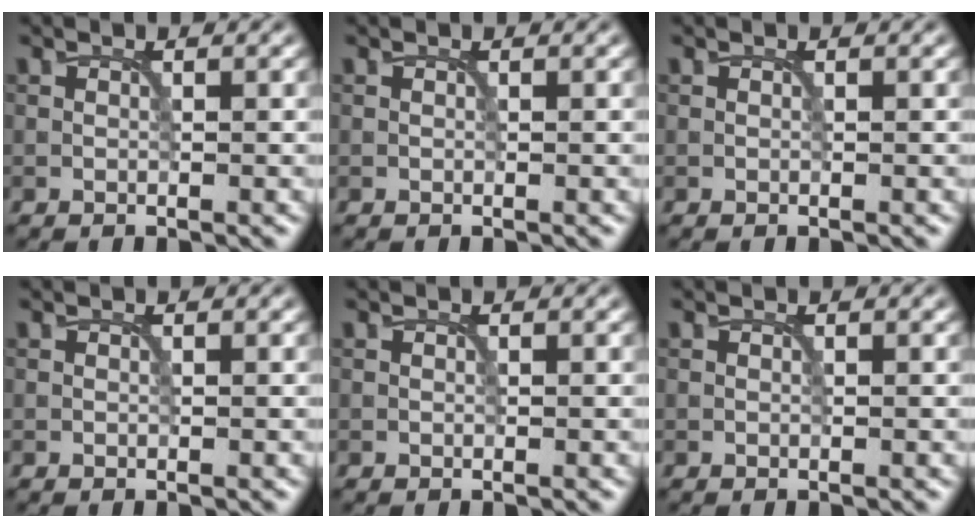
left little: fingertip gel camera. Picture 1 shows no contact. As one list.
[{"total": 0.0}, {"total": 0.0}, {"total": 0.0}, {"total": 0.0}, {"total": 0.0}]